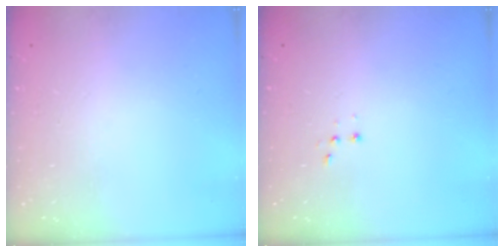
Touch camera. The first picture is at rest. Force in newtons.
{"total": 2.8, "press": 2.7, "slide": 0.7}